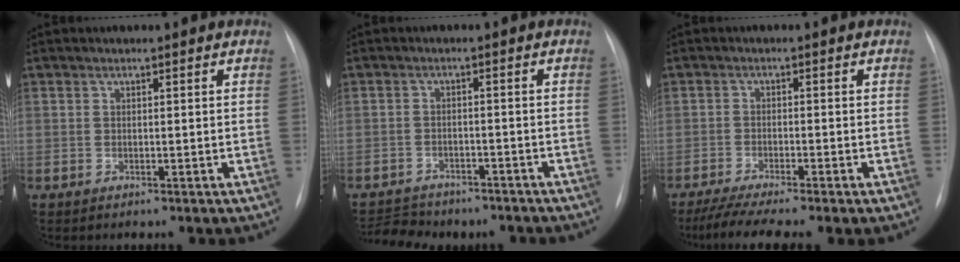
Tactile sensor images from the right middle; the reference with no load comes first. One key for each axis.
{"total": 8.7, "fx": -7.6, "fy": 3.7, "fz": 1.8, "tx": -0.038, "ty": 0.008, "tz": -0.102}
{"total": 7.3, "fx": -5.7, "fy": -0.1, "fz": 4.5, "tx": -0.075, "ty": -0.017, "tz": -0.093}